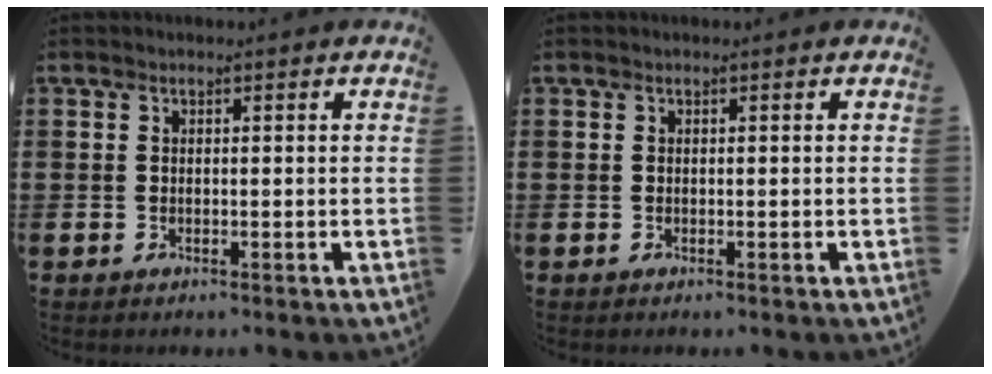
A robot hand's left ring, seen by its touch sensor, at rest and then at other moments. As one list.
[{"total": 0.0}]